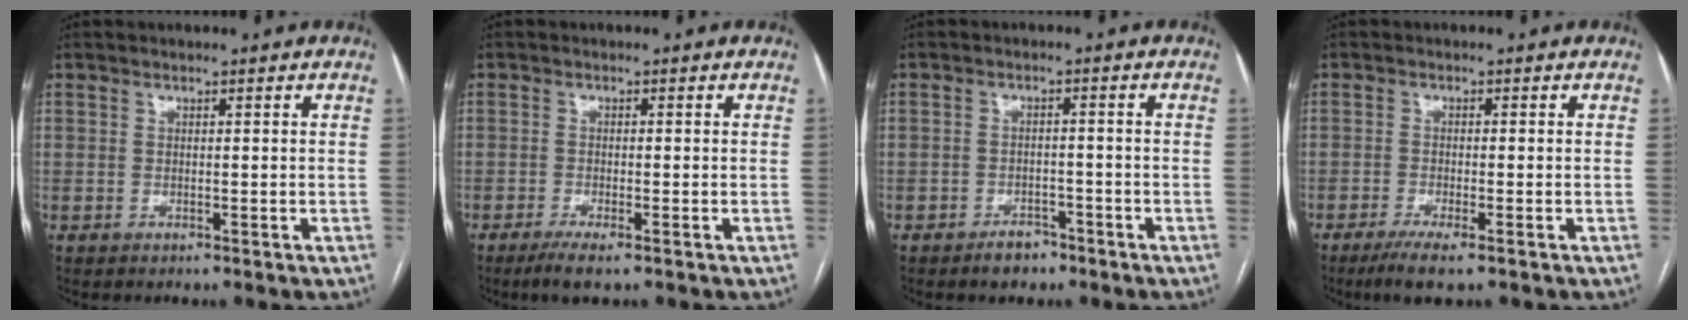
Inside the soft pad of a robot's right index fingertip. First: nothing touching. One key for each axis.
{"total": 3.4, "fx": -2.2, "fy": 0.2, "fz": 2.6, "tx": -0.048, "ty": -0.010, "tz": -0.040}
{"total": 3.2, "fx": -2.4, "fy": 1.9, "fz": 1.0, "tx": -0.015, "ty": 0.006, "tz": -0.030}
{"total": 4.7, "fx": -3.1, "fy": 0.3, "fz": 3.6, "tx": -0.065, "ty": -0.014, "tz": -0.053}